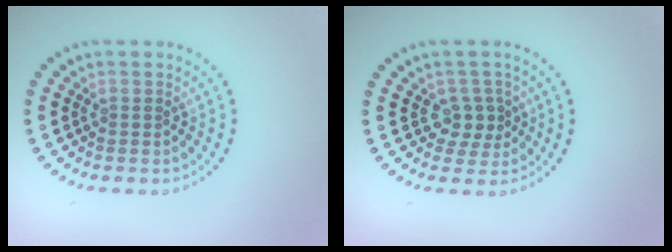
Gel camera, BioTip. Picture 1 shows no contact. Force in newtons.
{"total": 2.2, "press": 2.0, "slide": 1.1}